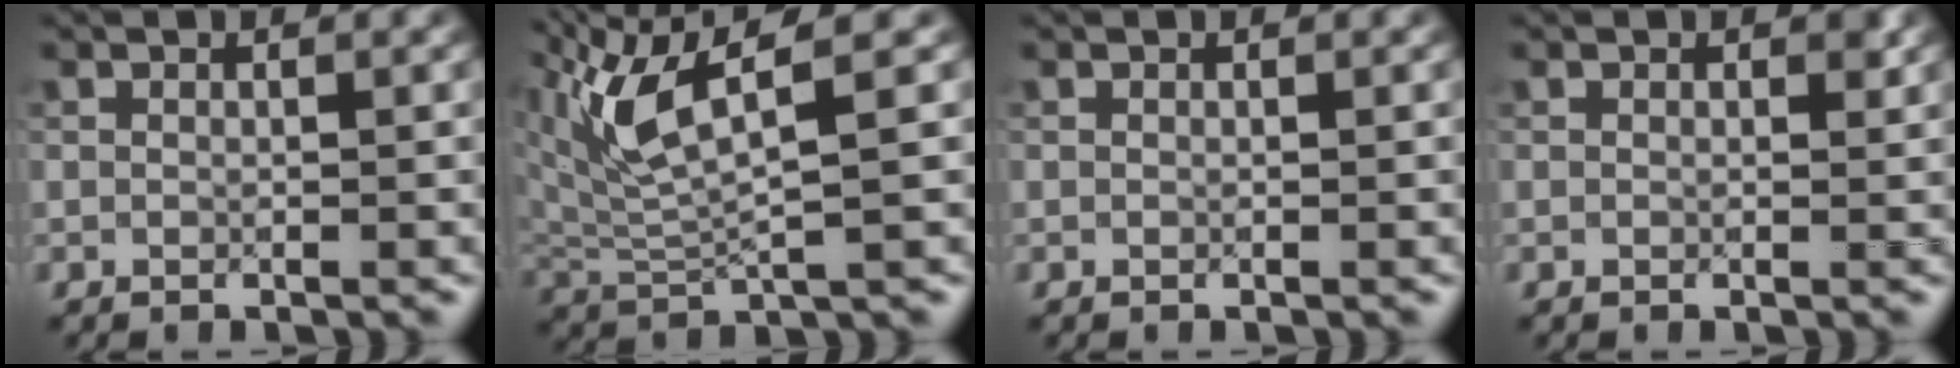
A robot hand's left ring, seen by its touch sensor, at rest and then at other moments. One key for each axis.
{"total": 6.7, "fx": 3.7, "fy": 1.5, "fz": 5.4, "tx": -0.131, "ty": 0.002, "tz": 0.077}
{"total": 0.0}
{"total": 0.8, "fx": 0.4, "fy": 0.5, "fz": 0.5, "tx": -0.002, "ty": -0.003, "tz": 0.006}